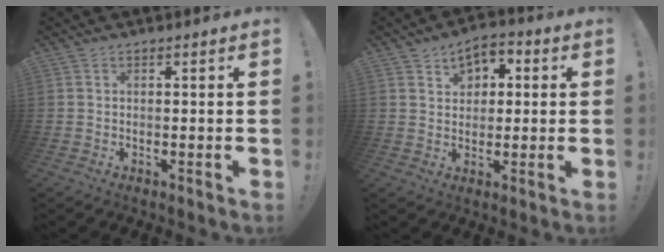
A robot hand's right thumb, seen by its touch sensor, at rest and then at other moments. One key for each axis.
{"total": 6.1, "fx": 2.2, "fy": 5.3, "fz": 2.3, "tx": -0.029, "ty": -0.008, "tz": 0.039}